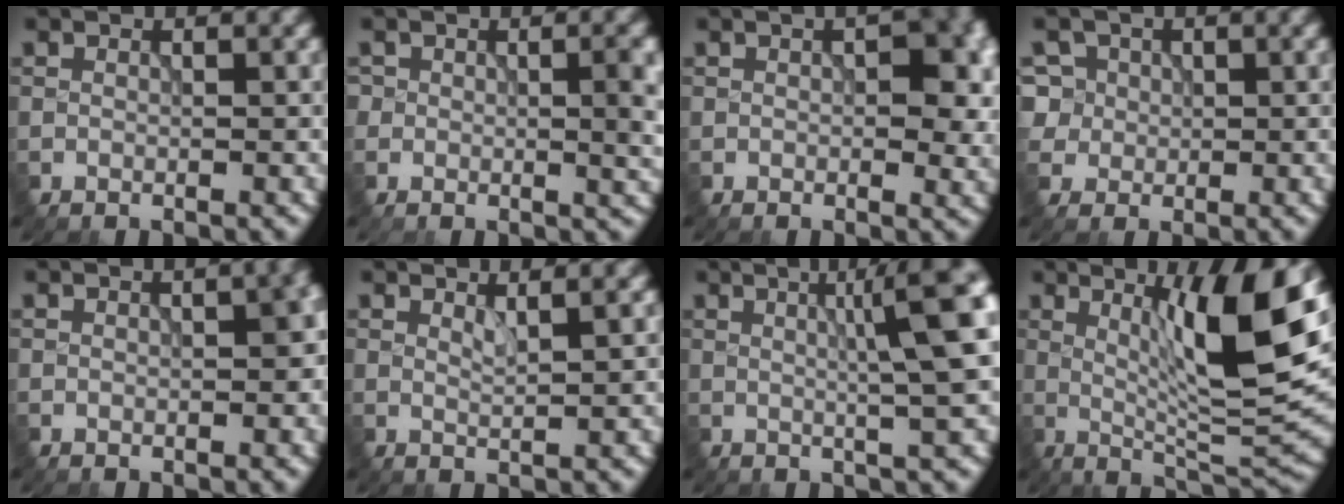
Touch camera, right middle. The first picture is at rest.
{"total": 3.3, "force": [0.4, 1.8, 2.7], "torque": [-0.033, -0.003, 0.005]}
{"total": 5.7, "force": [0.7, 2.9, 4.8], "torque": [-0.051, 0.002, 0.009]}
{"total": 5.6, "force": [1.8, 5.0, 1.7], "torque": [-0.039, 0.028, 0.017]}
{"total": 3.2, "force": [0.1, 1.4, 2.9], "torque": [-0.032, 0.003, 0.005]}
{"total": 1.2, "force": [0.9, 0.0, 0.8], "torque": [-0.013, 0.002, 0.012]}
{"total": 7.9, "force": [1.8, 1.4, 7.6], "torque": [-0.071, 0.024, 0.020]}
{"total": 9.9, "force": [2.7, 1.4, 9.5], "torque": [-0.141, -0.012, 0.051]}